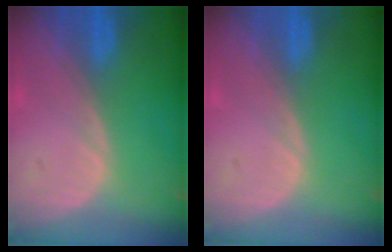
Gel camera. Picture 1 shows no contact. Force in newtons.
{"total": 0.5, "press": 0.0, "slide": 0.5}